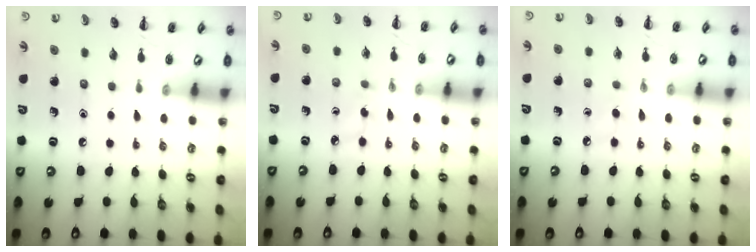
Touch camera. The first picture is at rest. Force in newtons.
{"total": 2.9, "press": 2.7, "slide": 1.1}
{"total": 2.4, "press": 2.2, "slide": 1.0}